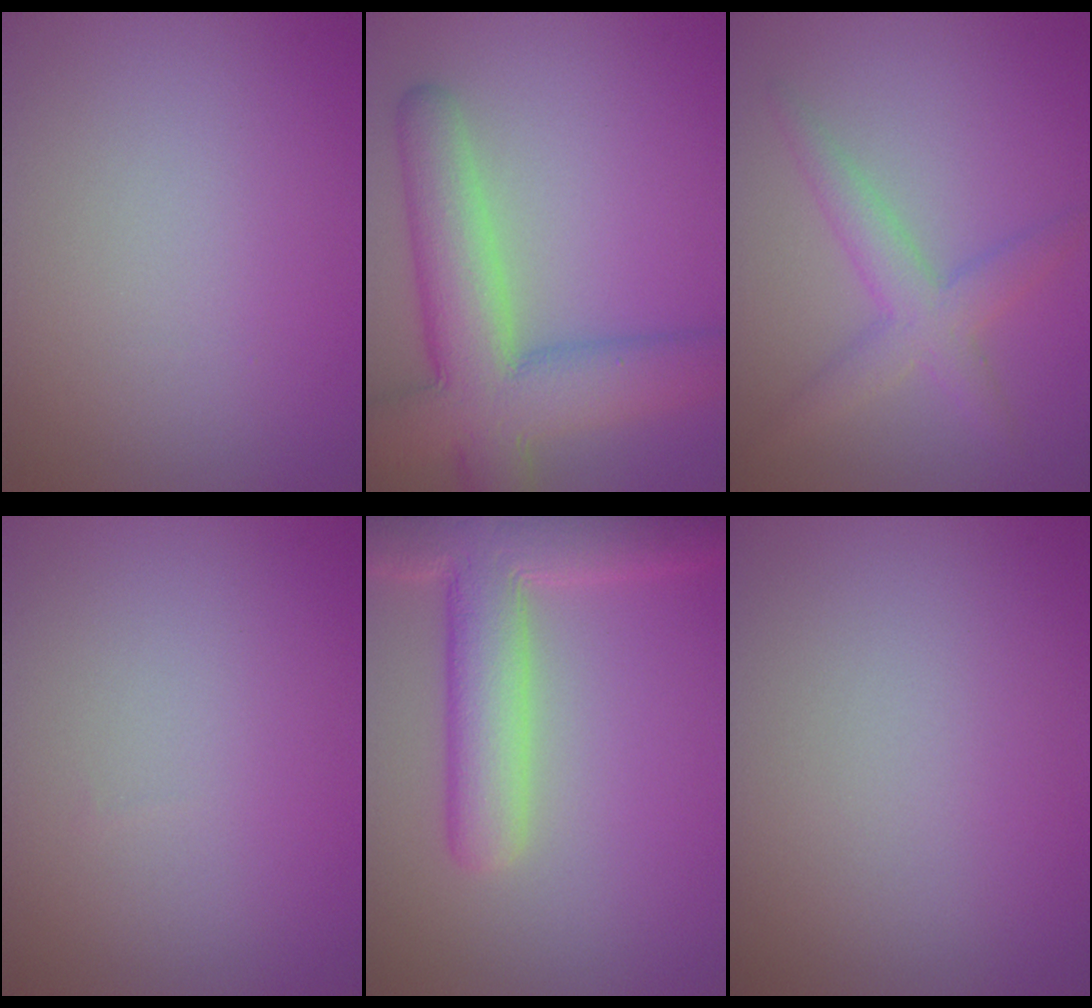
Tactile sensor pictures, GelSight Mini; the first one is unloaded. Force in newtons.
{"total": 9.3, "press": 9.2, "slide": 0.4}
{"total": 3.3, "press": 3.3, "slide": 0.1}
{"total": 0.0}
{"total": 7.6, "press": 7.6, "slide": 0.6}
{"total": 0.0}